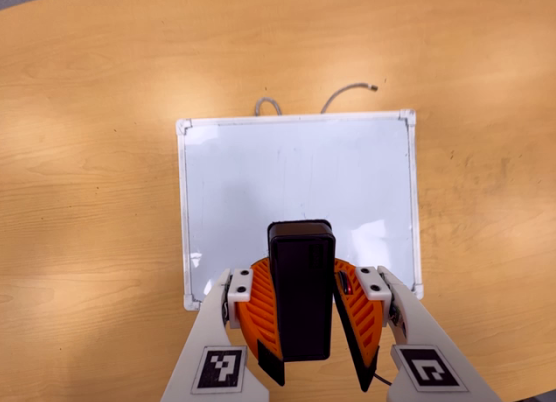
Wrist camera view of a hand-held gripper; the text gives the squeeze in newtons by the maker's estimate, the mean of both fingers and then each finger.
{"total": 9.3, "left": 9.3, "right": 9.3}